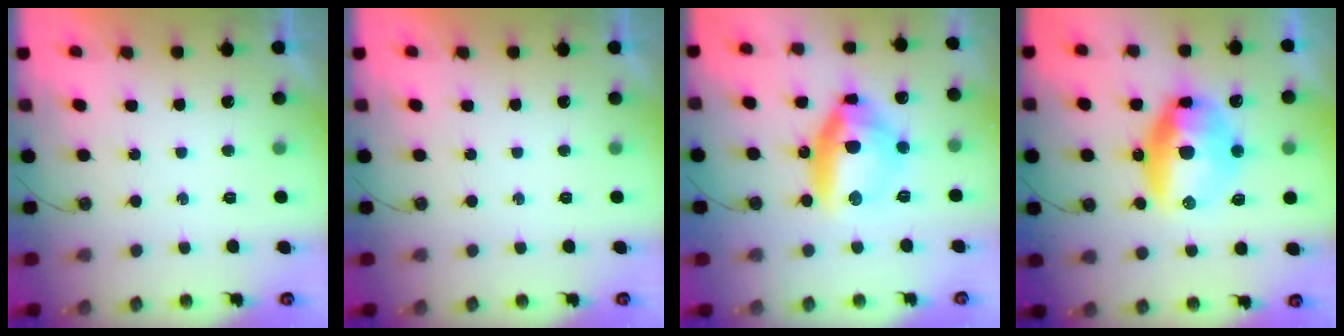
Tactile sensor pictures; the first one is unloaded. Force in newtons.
{"total": 0.0}
{"total": 16.6, "press": 15.4, "slide": 6.0}
{"total": 17.5, "press": 16.5, "slide": 5.9}